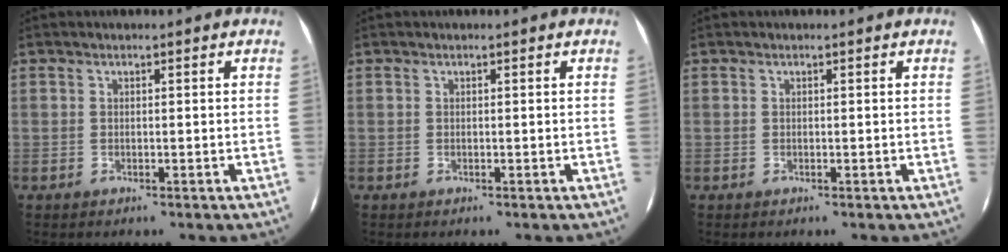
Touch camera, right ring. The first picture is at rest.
{"total": 0.0}
{"total": 0.0}